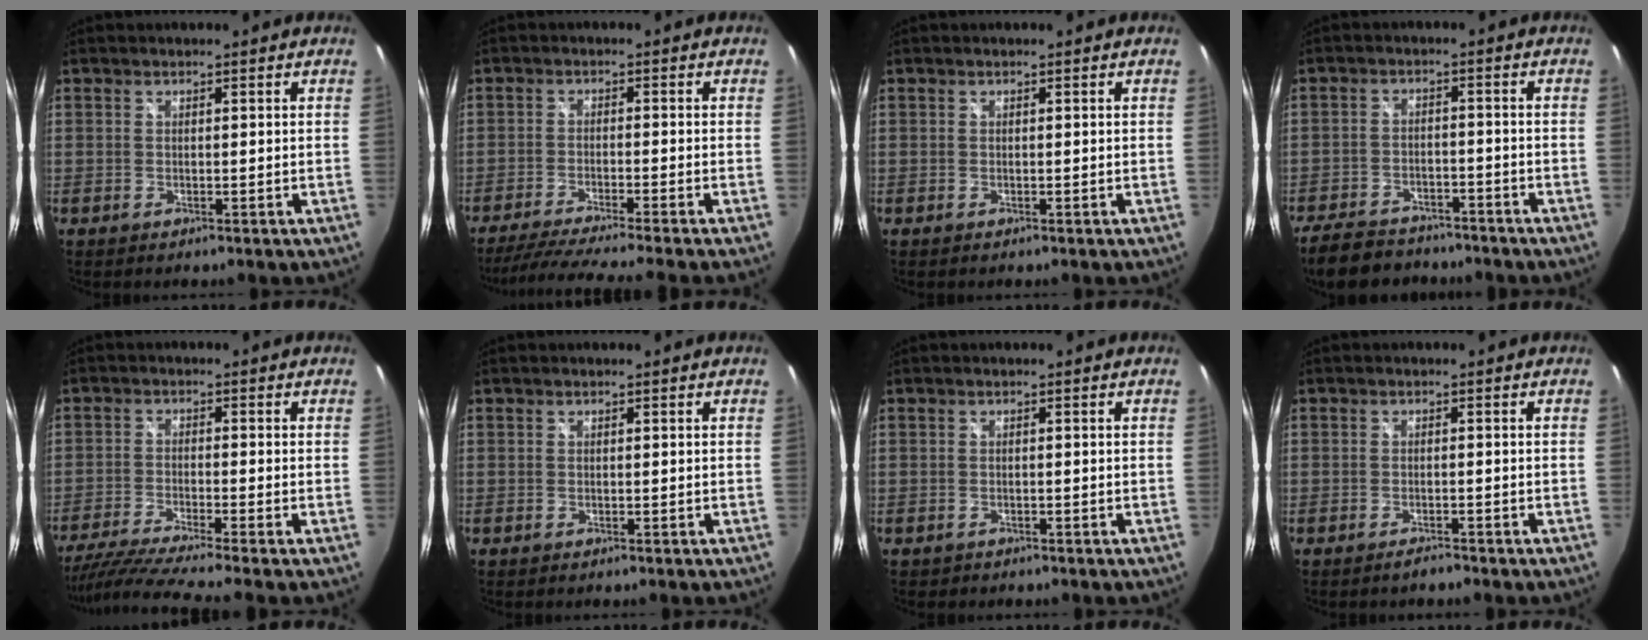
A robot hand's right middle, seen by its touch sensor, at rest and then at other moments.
{"total": 11.1, "force": [-9.8, -1.4, 5.1], "torque": [-0.110, -0.021, -0.162]}
{"total": 0.0}
{"total": 12.8, "force": [-10.4, 5.5, 4.8], "torque": [-0.127, -0.002, -0.159]}
{"total": 10.9, "force": [-9.0, -1.0, 6.1], "torque": [-0.131, -0.039, -0.156]}
{"total": 0.0}
{"total": 1.1, "force": [-0.8, 0.7, 0.2], "torque": [-0.009, 0.001, -0.010]}
{"total": 1.5, "force": [-1.4, 0.3, 0.5], "torque": [-0.013, 0.001, -0.021]}